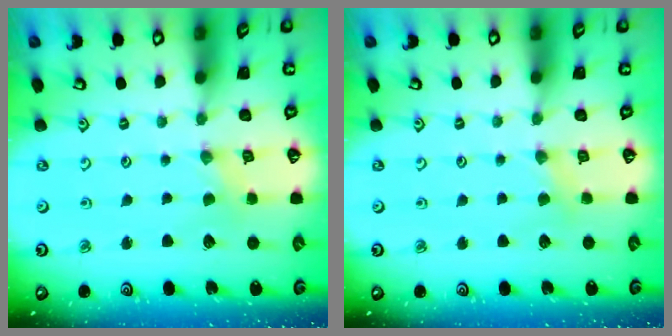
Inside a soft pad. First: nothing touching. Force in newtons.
{"total": 2.3, "press": 2.2, "slide": 0.4}